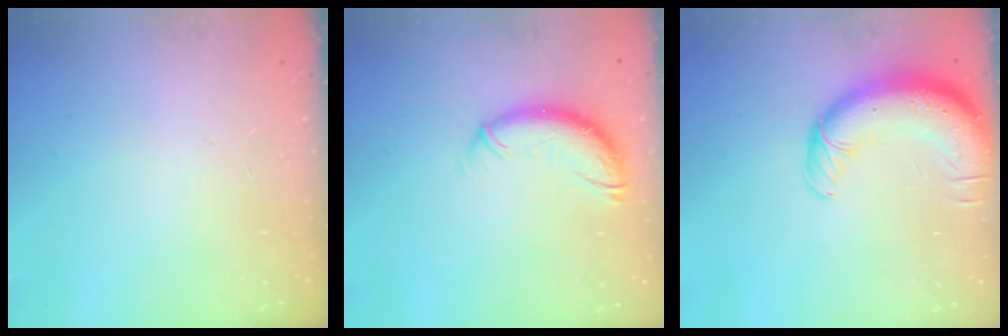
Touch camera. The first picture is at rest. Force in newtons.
{"total": 10.3, "press": 10.3, "slide": 1.2}
{"total": 13.5, "press": 13.0, "slide": 3.6}